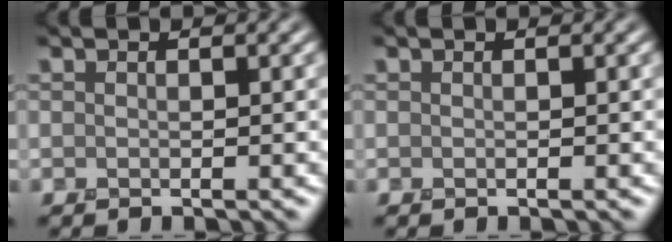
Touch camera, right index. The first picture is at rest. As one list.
[{"total": 0.0}]